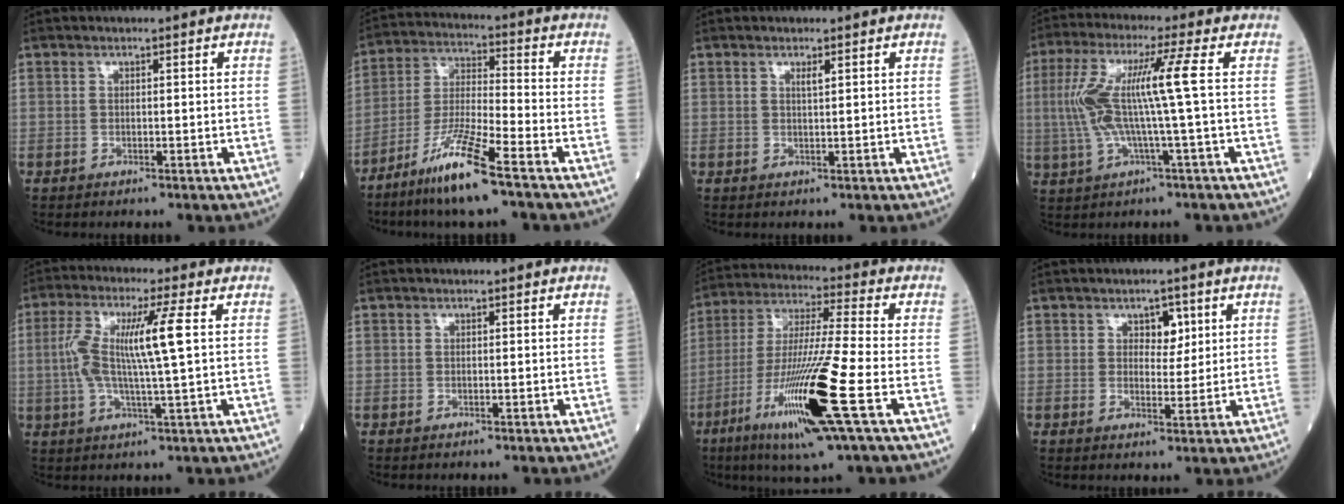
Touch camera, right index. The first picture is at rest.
{"total": 11.3, "force": [-7.4, -0.1, 8.6], "torque": [-0.175, -0.031, -0.148]}
{"total": 1.0, "force": [0.5, 0.0, 0.8], "torque": [-0.017, -0.003, 0.010]}
{"total": 10.4, "force": [0.6, -0.7, 10.4], "torque": [-0.222, 0.019, 0.012]}
{"total": 9.9, "force": [1.3, 0.0, 9.8], "torque": [-0.202, 0.012, 0.022]}
{"total": 0.0}
{"total": 17.6, "force": [-6.8, -0.5, 16.2], "torque": [-0.339, -0.033, -0.127]}
{"total": 3.4, "force": [1.5, 2.0, 2.2], "torque": [-0.025, 0.004, 0.023]}